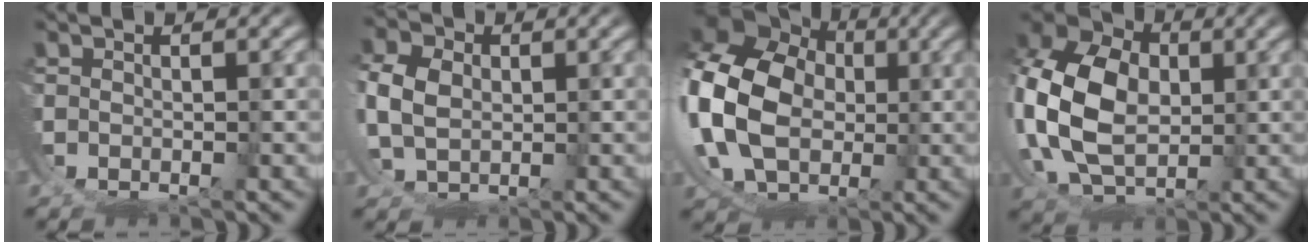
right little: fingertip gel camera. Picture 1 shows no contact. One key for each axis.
{"total": 3.7, "fx": 1.0, "fy": 2.5, "fz": 2.6, "tx": -0.054, "ty": -0.005, "tz": 0.027}
{"total": 13.7, "fx": 1.9, "fy": 10.5, "fz": 8.6, "tx": -0.204, "ty": -0.027, "tz": 0.040}
{"total": 11.0, "fx": 1.0, "fy": 7.7, "fz": 7.8, "tx": -0.189, "ty": -0.025, "tz": 0.034}